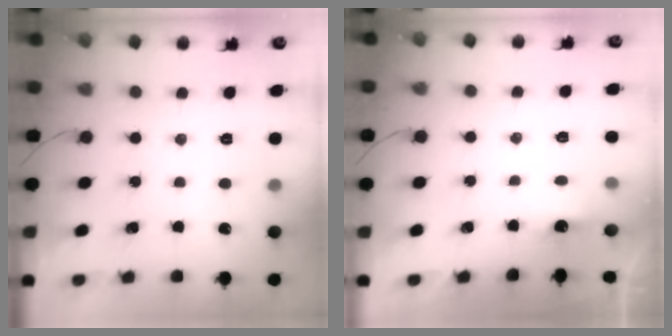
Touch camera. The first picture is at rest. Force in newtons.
{"total": 1.8, "press": 1.6, "slide": 0.8}